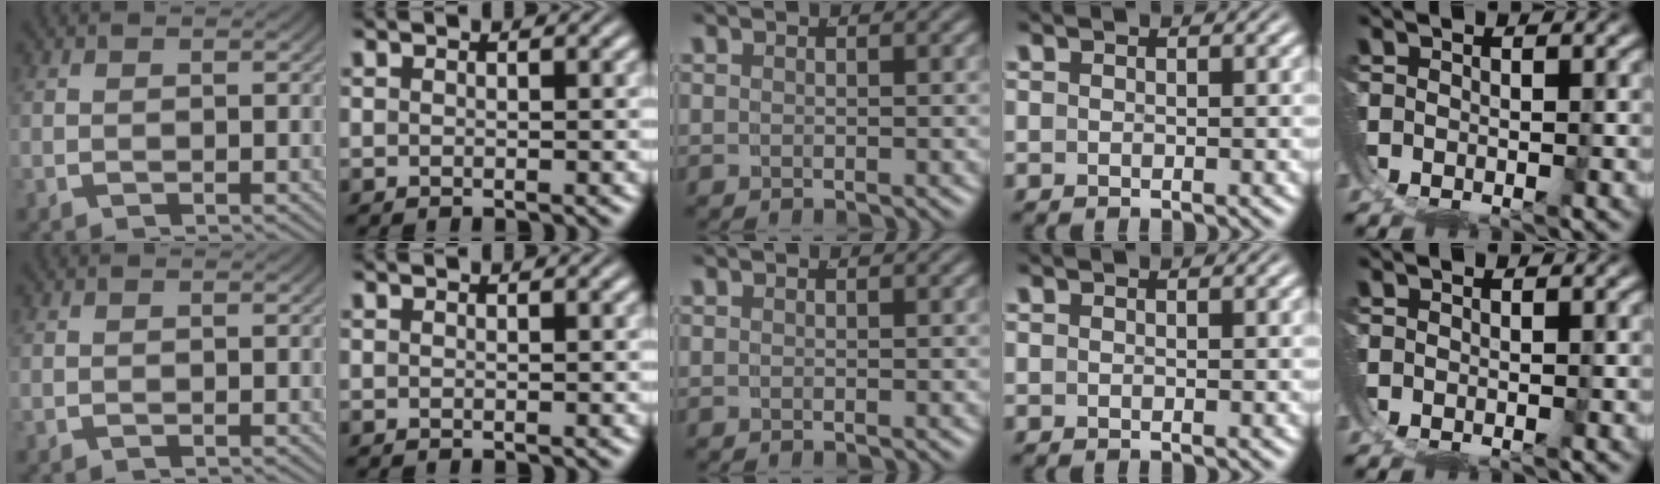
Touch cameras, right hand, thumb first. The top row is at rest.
{}